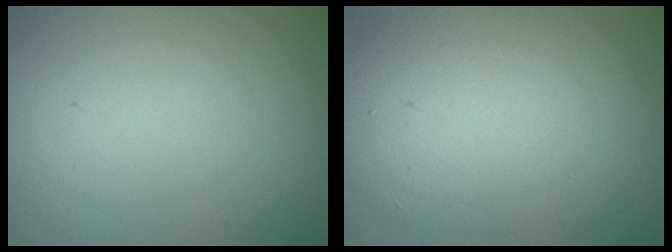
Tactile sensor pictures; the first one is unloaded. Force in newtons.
{"total": 7.8, "press": 7.8, "slide": 0.5}